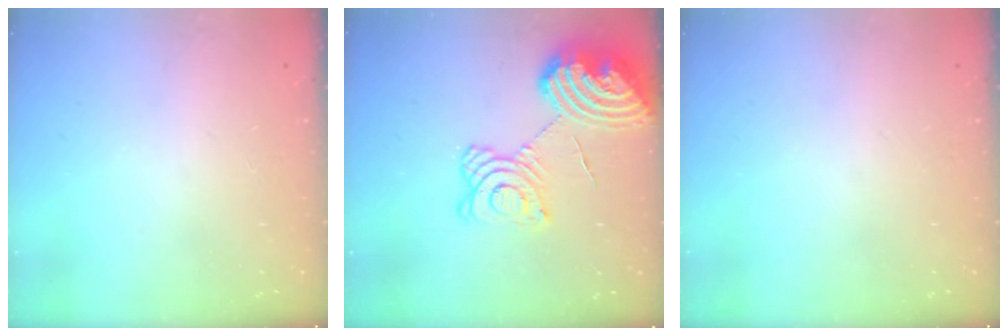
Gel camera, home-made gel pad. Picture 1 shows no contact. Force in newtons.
{"total": 20.7, "press": 20.5, "slide": 2.6}
{"total": 0.0}